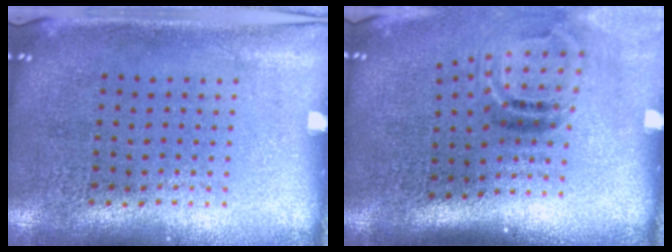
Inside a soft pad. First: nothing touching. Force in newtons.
{"total": 2.0, "press": 1.2, "slide": 1.6}